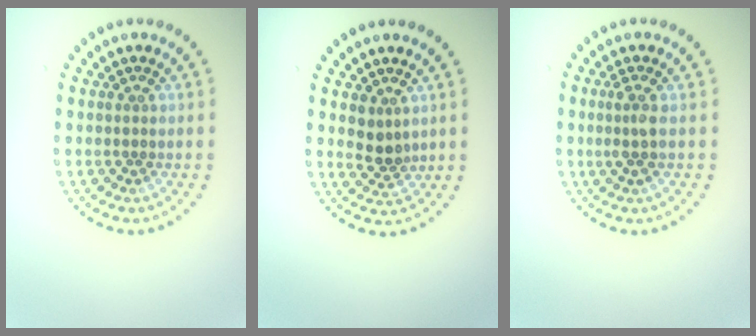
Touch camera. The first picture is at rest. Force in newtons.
{"total": 2.0, "press": 1.7, "slide": 1.1}
{"total": 1.5, "press": 1.2, "slide": 0.9}